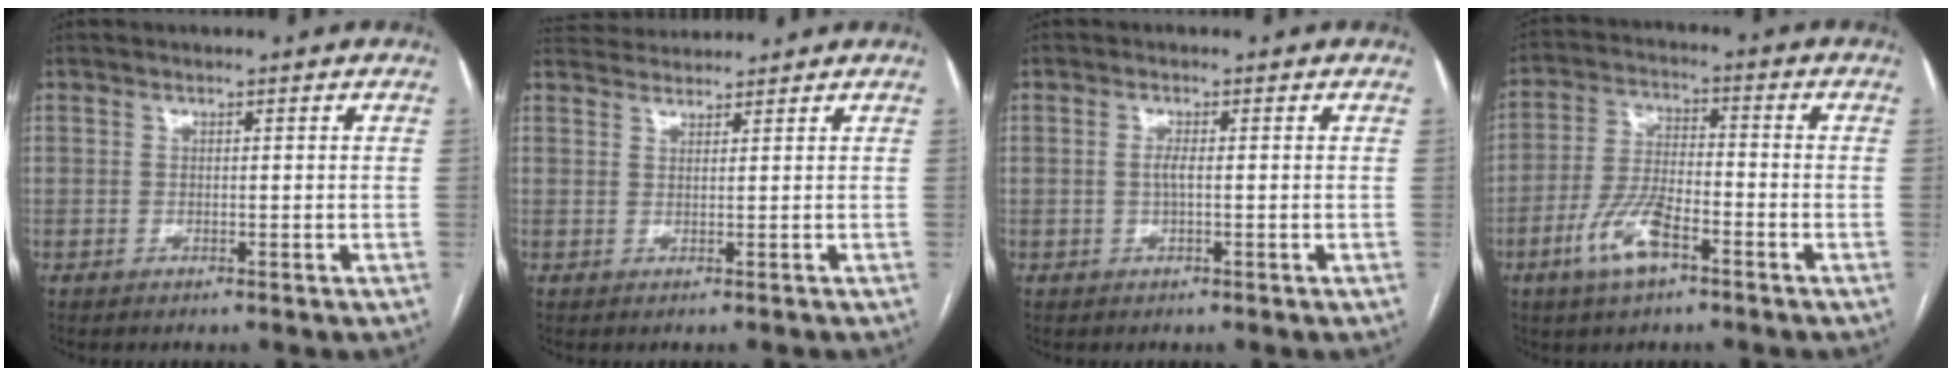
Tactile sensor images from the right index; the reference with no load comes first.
{"total": 3.4, "force": [3.3, 0.5, 0.4], "torque": [-0.017, 0.033, 0.055]}
{"total": 1.5, "force": [-0.1, 0.2, 1.4], "torque": [-0.030, 0.001, -0.003]}
{"total": 8.8, "force": [-4.7, 2.8, 6.9], "torque": [-0.150, -0.001, -0.090]}